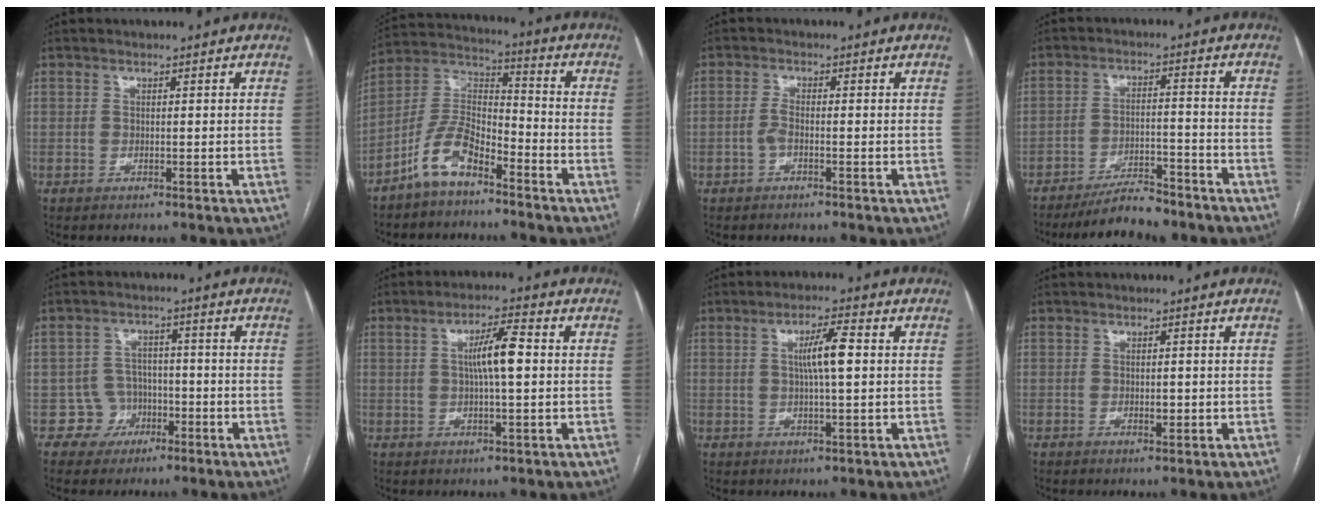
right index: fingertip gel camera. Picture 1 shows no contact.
{"total": 9.5, "force": [-6.5, 3.6, 5.9], "torque": [-0.134, 0.019, -0.130]}
{"total": 1.8, "force": [-0.7, 0.4, 1.6], "torque": [-0.033, 0.002, -0.016]}
{"total": 8.9, "force": [-7.9, 1.6, 3.7], "torque": [-0.058, -0.005, -0.131]}
{"total": 5.1, "force": [-2.0, 4.6, -0.2], "torque": [0.015, 0.019, -0.031]}
{"total": 6.4, "force": [0.6, 0.8, 6.3], "torque": [-0.114, 0.011, 0.009]}
{"total": 5.8, "force": [0.8, 0.5, 5.7], "torque": [-0.101, 0.007, 0.014]}
{"total": 1.4, "force": [-0.1, 0.7, 1.3], "torque": [-0.020, -0.002, 0.000]}